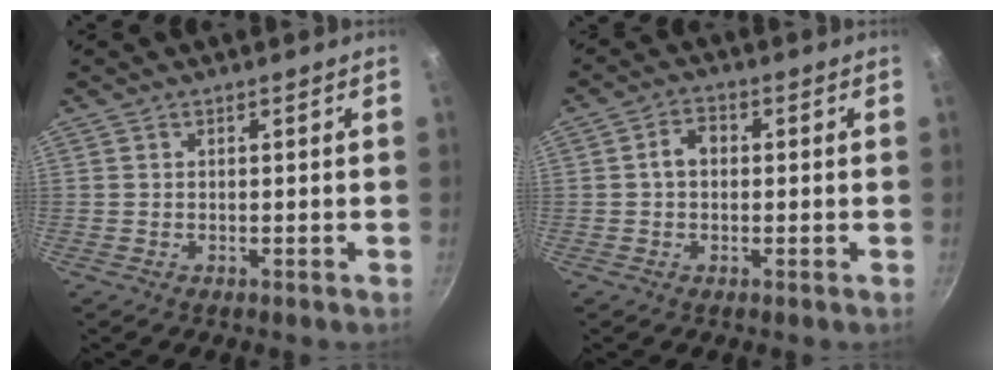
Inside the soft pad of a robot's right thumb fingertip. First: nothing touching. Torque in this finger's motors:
{"motor_torque": [-0.02, 1.24, 0.40, -0.15, -0.01]}